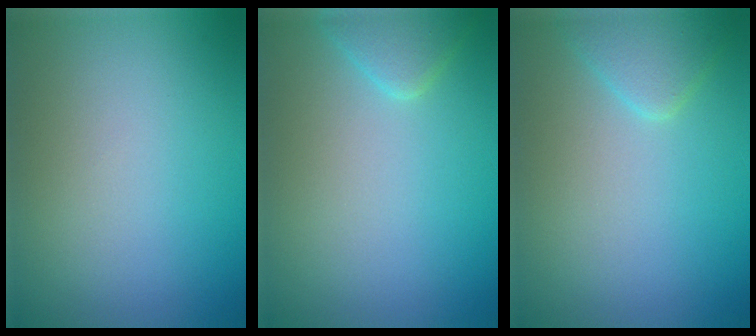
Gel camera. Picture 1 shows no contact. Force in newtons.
{"total": 2.3, "press": 2.2, "slide": 0.2}
{"total": 2.3, "press": 2.3, "slide": 0.1}